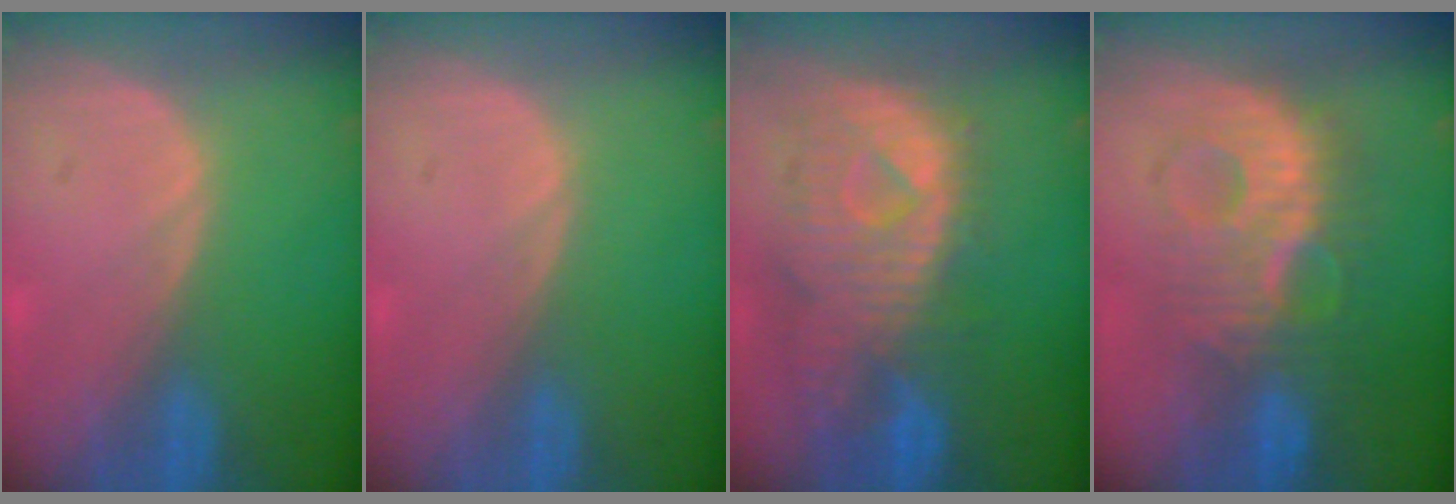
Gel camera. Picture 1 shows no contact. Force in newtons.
{"total": 0.0}
{"total": 11.5, "press": 9.9, "slide": 5.8}
{"total": 9.4, "press": 9.4, "slide": 0.8}